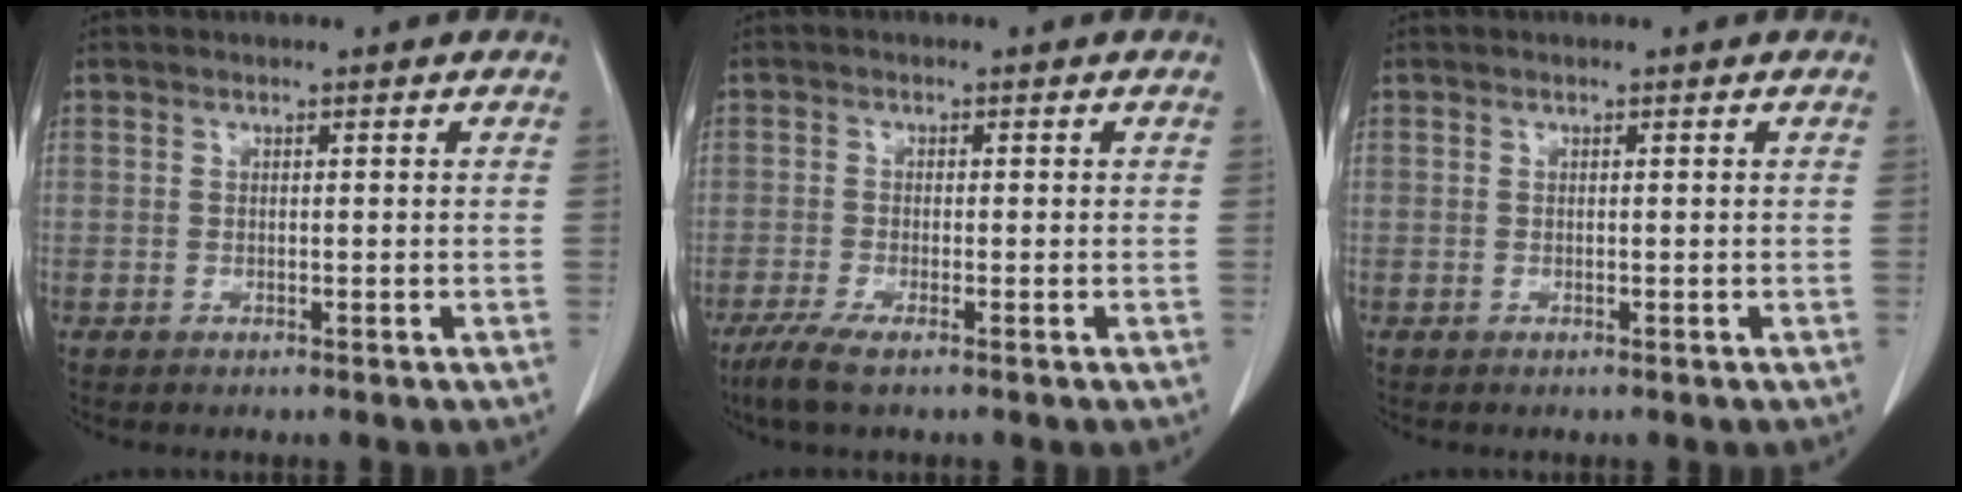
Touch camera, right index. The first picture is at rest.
{"total": 3.5, "force": [-2.3, 0.3, 2.6], "torque": [-0.055, -0.010, -0.048]}
{"total": 0.0}